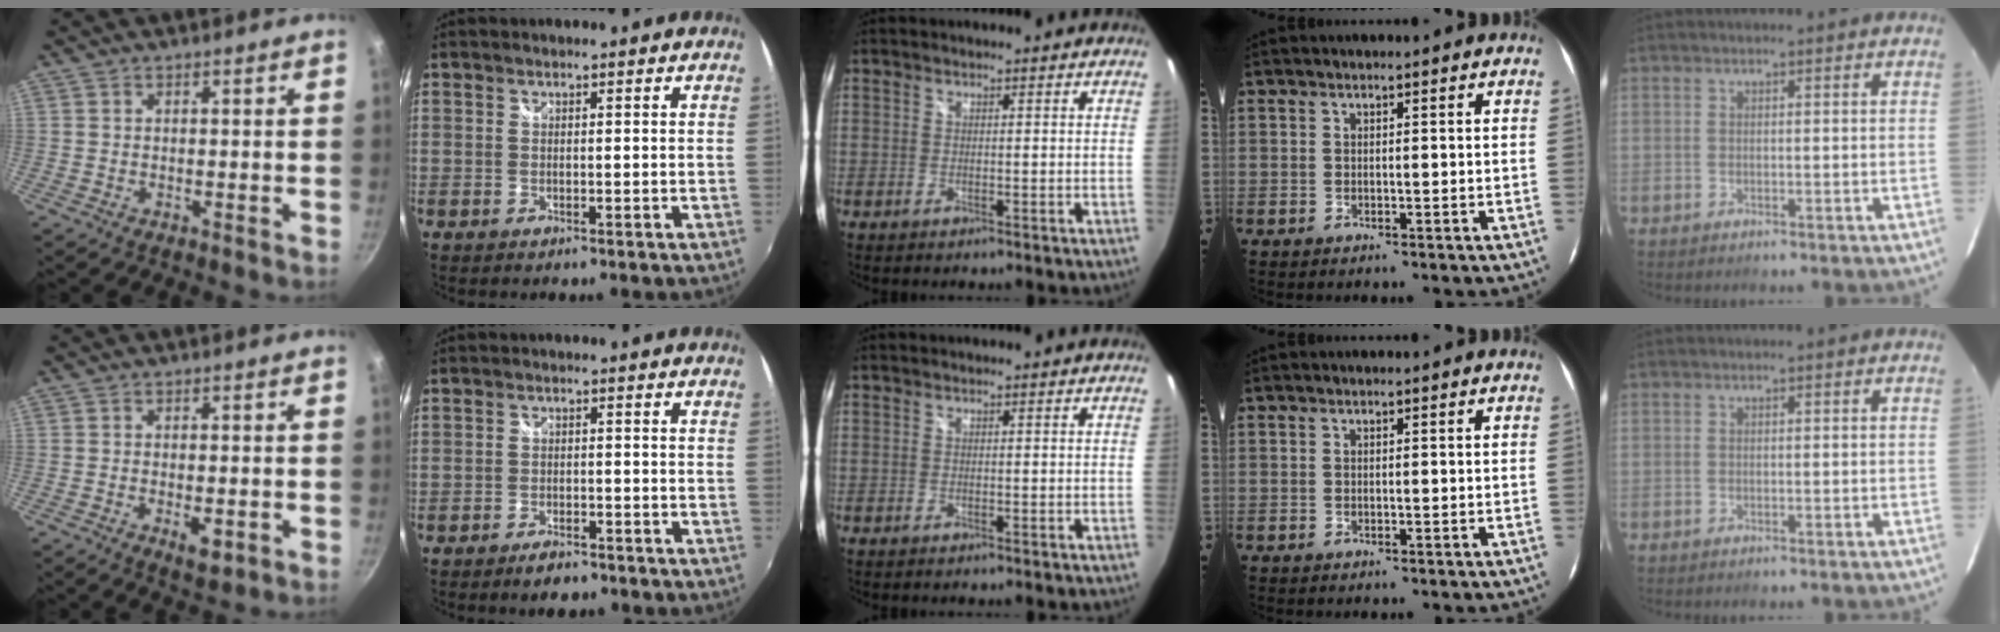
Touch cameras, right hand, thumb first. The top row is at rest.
{"thumb": {"total": 3.9, "force": [-1.2, 1.7, 3.2], "torque": [-0.045, -0.003, -0.014]}, "index": {"total": 4.0, "force": [-3.4, 1.4, 1.6], "torque": [-0.043, -0.002, -0.056]}}